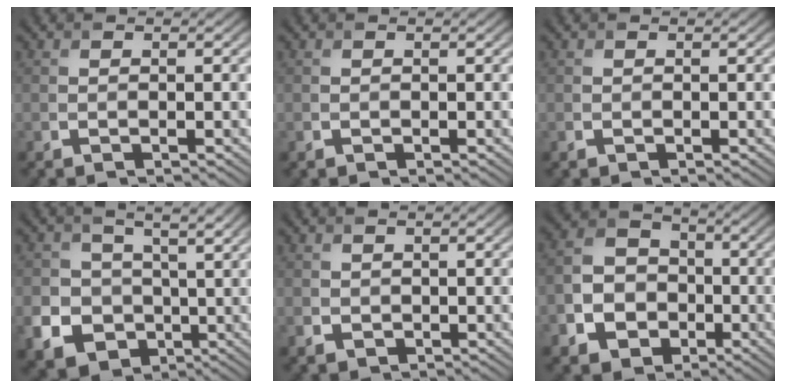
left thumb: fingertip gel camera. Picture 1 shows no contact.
{"total": 0.0}
{"total": 0.0}
{"total": 8.2, "force": [0.1, 6.8, 4.5], "torque": [-0.105, -0.025, 0.007]}
{"total": 1.1, "force": [0.6, 0.8, 0.4], "torque": [-0.013, -0.005, 0.017]}
{"total": 8.1, "force": [-2.8, 6.6, 3.8], "torque": [-0.091, -0.021, -0.062]}